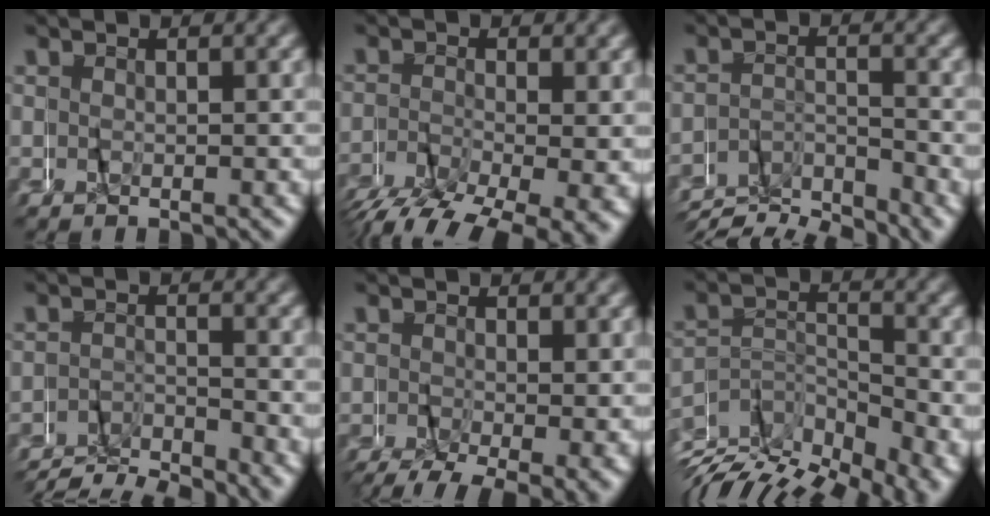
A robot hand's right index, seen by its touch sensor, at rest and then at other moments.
{"total": 6.1, "force": [-4.8, 1.8, 3.3], "torque": [-0.061, -0.026, -0.069]}
{"total": 6.0, "force": [-5.8, 1.2, 1.0], "torque": [-0.010, -0.013, -0.100]}
{"total": 5.6, "force": [-5.5, 0.7, 0.5], "torque": [-0.001, -0.016, -0.092]}
{"total": 5.1, "force": [-3.3, 2.0, 3.3], "torque": [-0.046, -0.022, -0.043]}
{"total": 6.9, "force": [-5.2, 2.7, 3.5], "torque": [-0.050, -0.008, -0.093]}